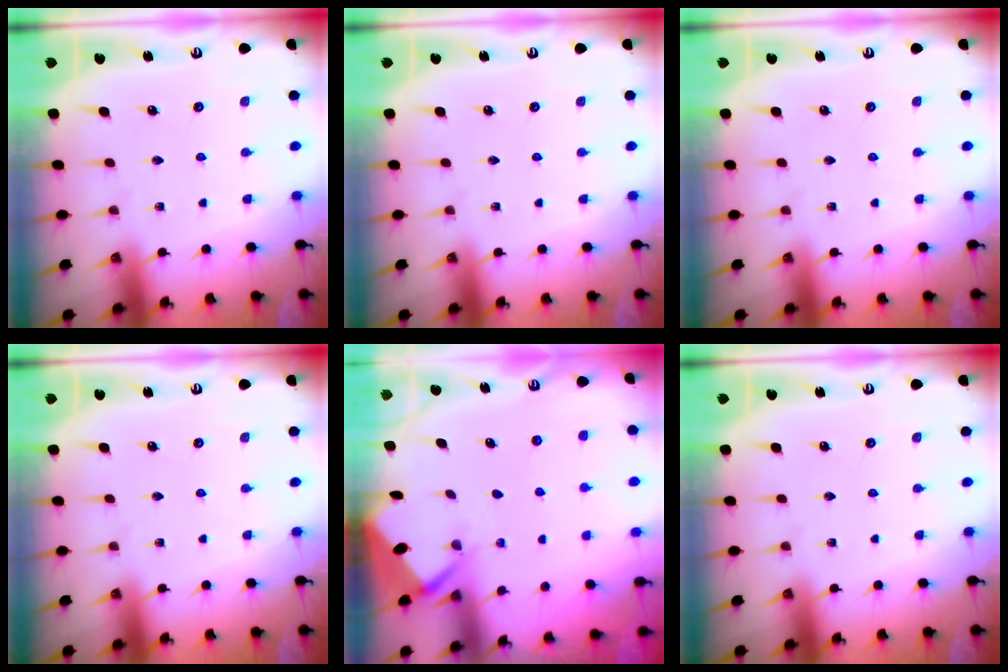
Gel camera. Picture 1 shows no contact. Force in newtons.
{"total": 0.0}
{"total": 0.0}
{"total": 0.0}
{"total": 2.5, "press": 2.5, "slide": 0.4}
{"total": 0.0}